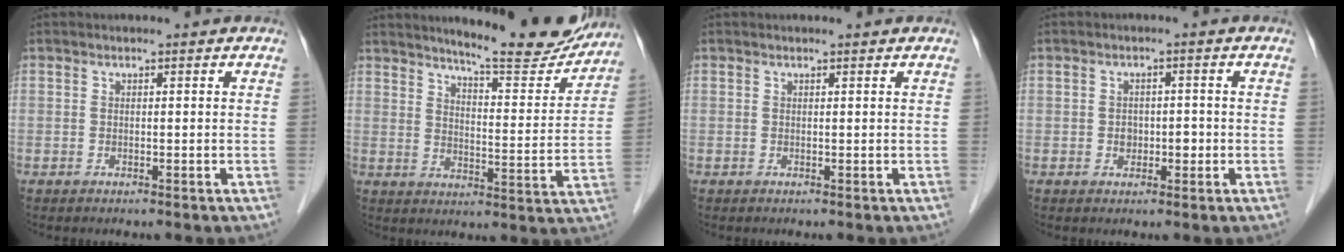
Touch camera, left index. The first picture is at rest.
{"total": 14.5, "force": [13.5, 1.4, 5.3], "torque": [-0.072, -0.037, 0.174]}
{"total": 0.5, "force": [0.5, 0.0, 0.2], "torque": [-0.006, 0.005, 0.010]}
{"total": 2.5, "force": [-0.6, 1.9, 1.5], "torque": [-0.020, 0.006, -0.005]}